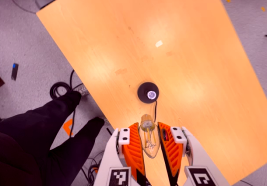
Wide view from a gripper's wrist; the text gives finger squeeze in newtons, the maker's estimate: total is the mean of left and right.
{"total": 14.7, "left": 16.2, "right": 13.2}